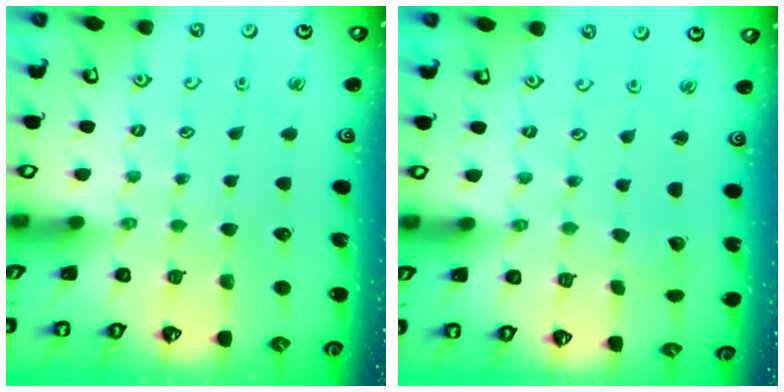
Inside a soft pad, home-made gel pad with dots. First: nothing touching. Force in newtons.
{"total": 1.0, "press": 1.0, "slide": 0.1}